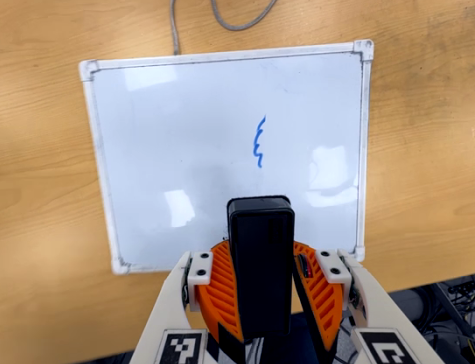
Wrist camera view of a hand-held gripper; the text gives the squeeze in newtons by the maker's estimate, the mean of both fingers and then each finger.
{"total": 8.3, "left": 9.1, "right": 7.5}